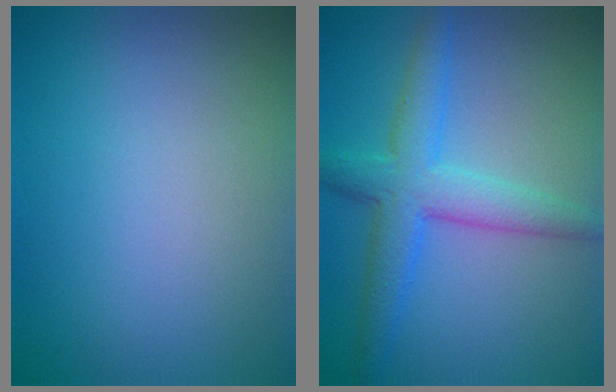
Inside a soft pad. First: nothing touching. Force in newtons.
{"total": 4.9, "press": 4.9, "slide": 0.1}